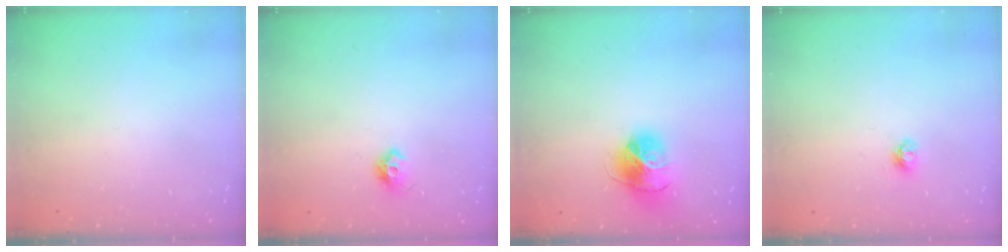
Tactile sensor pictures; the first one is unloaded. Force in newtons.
{"total": 6.8, "press": 6.7, "slide": 1.1}
{"total": 15.6, "press": 15.5, "slide": 1.6}
{"total": 4.0, "press": 4.0, "slide": 0.5}